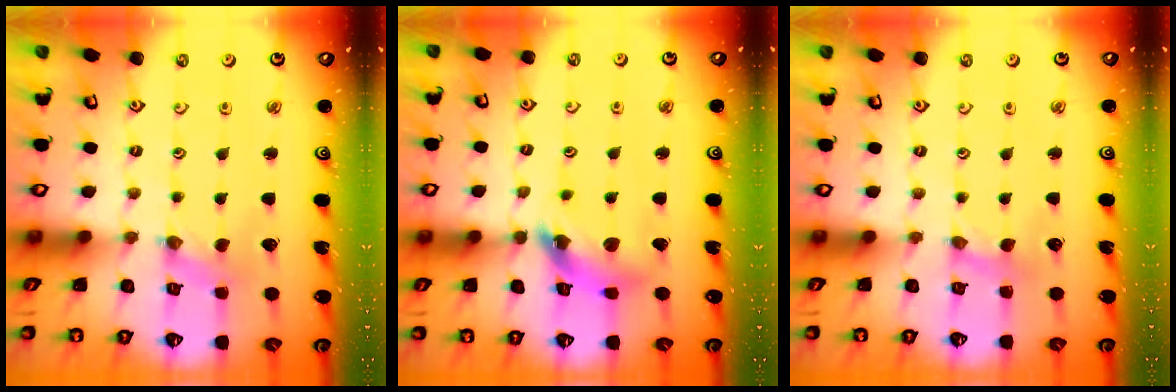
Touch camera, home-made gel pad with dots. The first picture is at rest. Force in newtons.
{"total": 11.7, "press": 11.7, "slide": 1.3}
{"total": 2.9, "press": 2.9, "slide": 0.4}